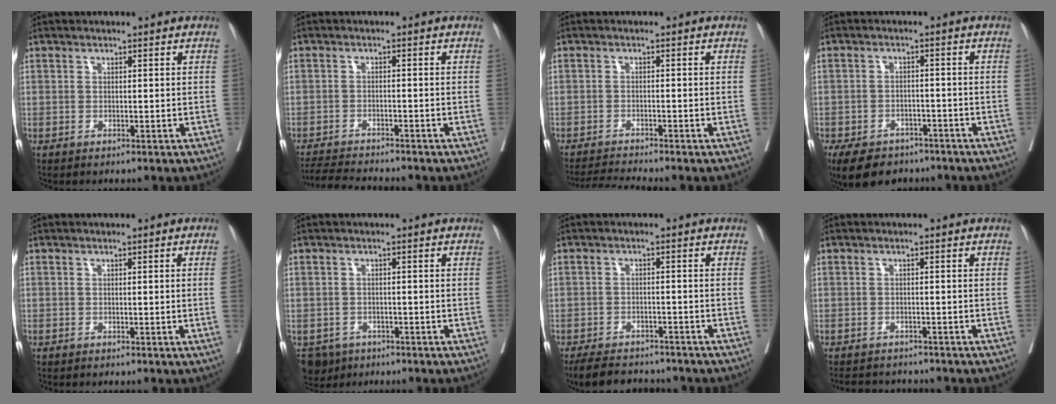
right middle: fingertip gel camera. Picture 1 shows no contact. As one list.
[{"total": 7.0, "force": [-6.7, -0.1, 2.1], "torque": [-0.035, -0.017, -0.111]}, {"total": 3.6, "force": [-3.2, -1.6, 0.4], "torque": [-0.015, -0.021, -0.060]}, {"total": 10.2, "force": [-7.6, 5.5, 3.9], "torque": [-0.074, -0.005, -0.112]}, {"total": 1.3, "force": [-0.4, -0.5, 1.2], "torque": [-0.015, -0.001, -0.007]}, {"total": 5.0, "force": [-3.6, 3.4, 0.7], "torque": [-0.011, -0.001, -0.057]}, {"total": 9.1, "force": [-8.2, 2.7, 2.9], "torque": [-0.047, -0.005, -0.118]}, {"total": 6.5, "force": [-6.2, 1.4, 1.4], "torque": [-0.020, -0.003, -0.084]}]